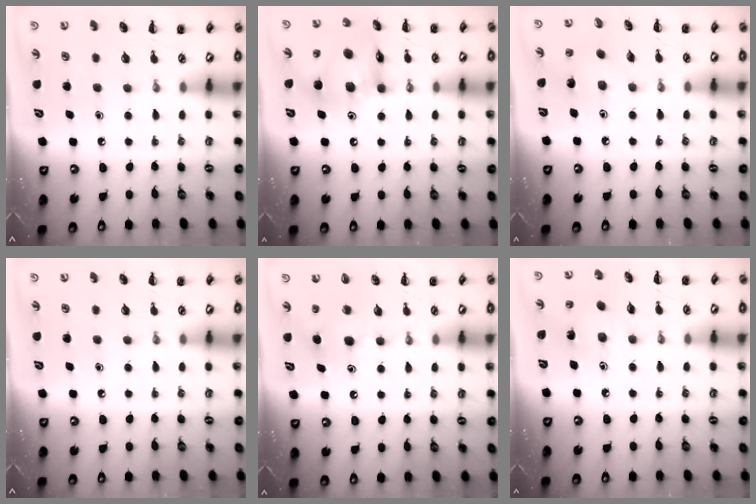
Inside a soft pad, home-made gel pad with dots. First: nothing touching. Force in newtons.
{"total": 13.9, "press": 13.3, "slide": 3.9}
{"total": 1.5, "press": 1.4, "slide": 0.5}
{"total": 0.0}
{"total": 5.1, "press": 5.0, "slide": 1.1}
{"total": 3.9, "press": 3.8, "slide": 1.0}